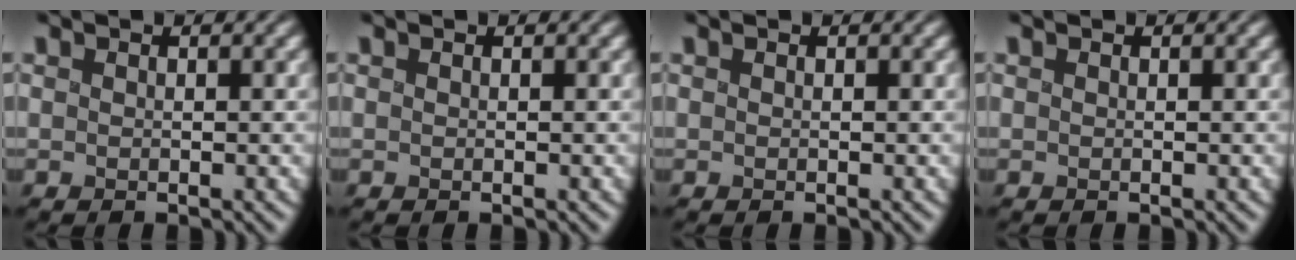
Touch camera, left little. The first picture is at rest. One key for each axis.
{"total": 0.0}
{"total": 0.0}
{"total": 0.0}